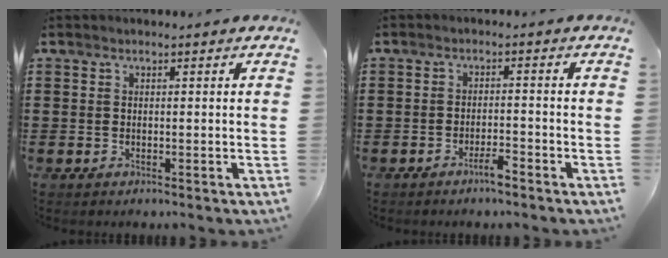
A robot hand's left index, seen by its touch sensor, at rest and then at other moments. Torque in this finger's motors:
{"motor_torque": [0.08, 0.08, 0.01, 0.04]}